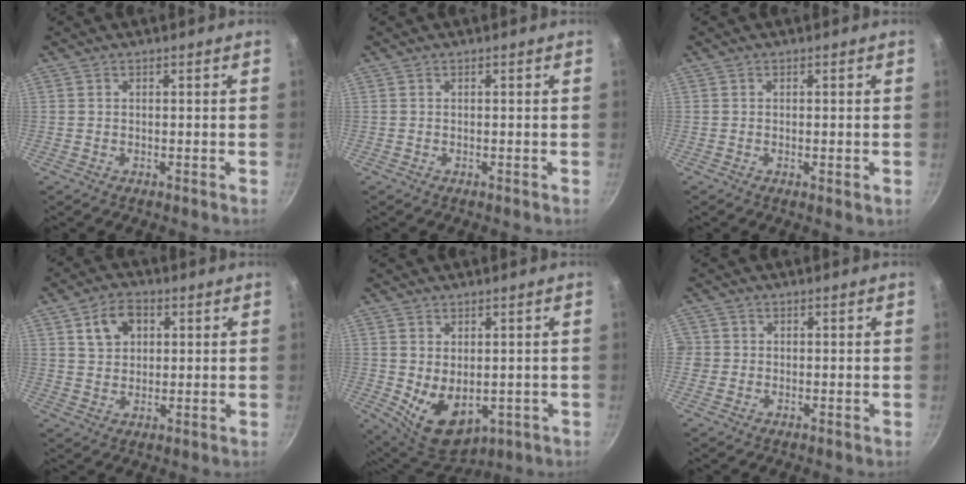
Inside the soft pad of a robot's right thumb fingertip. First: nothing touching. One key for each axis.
{"total": 0.0}
{"total": 1.3, "fx": -0.3, "fy": 0.4, "fz": 1.2, "tx": -0.019, "ty": -0.003, "tz": -0.005}
{"total": 7.0, "fx": 2.5, "fy": 5.1, "fz": 4.1, "tx": -0.049, "ty": 0.004, "tz": 0.041}
{"total": 9.9, "fx": -0.9, "fy": 6.6, "fz": 7.4, "tx": -0.097, "ty": -0.018, "tz": 0.012}
{"total": 1.9, "fx": -0.3, "fy": 1.9, "fz": 0.3, "tx": 0.006, "ty": 0.006, "tz": -0.008}